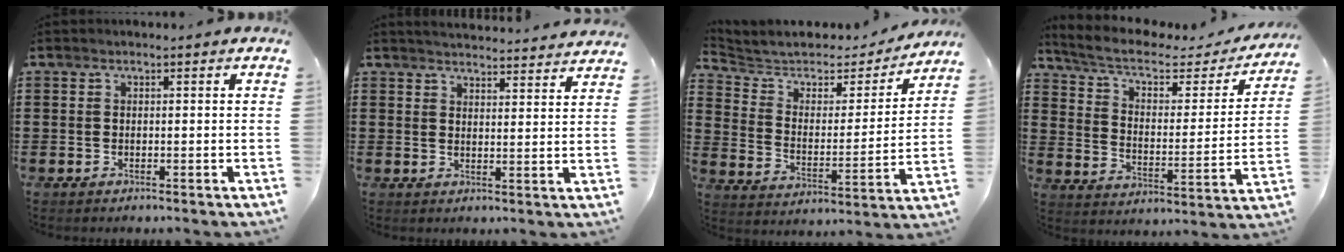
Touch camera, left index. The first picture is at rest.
{"total": 3.3, "force": [3.3, -0.2, -0.1], "torque": [-0.009, -0.019, 0.059]}
{"total": 4.9, "force": [4.3, 2.0, 1.3], "torque": [-0.056, -0.031, 0.067]}
{"total": 5.3, "force": [3.5, 2.1, 3.3], "torque": [-0.082, -0.020, 0.054]}